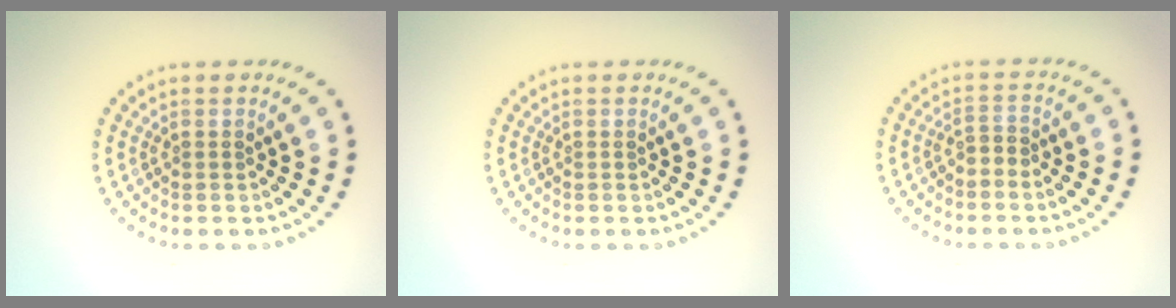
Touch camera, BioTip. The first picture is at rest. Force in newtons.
{"total": 0.0}
{"total": 1.3, "press": 1.0, "slide": 0.9}